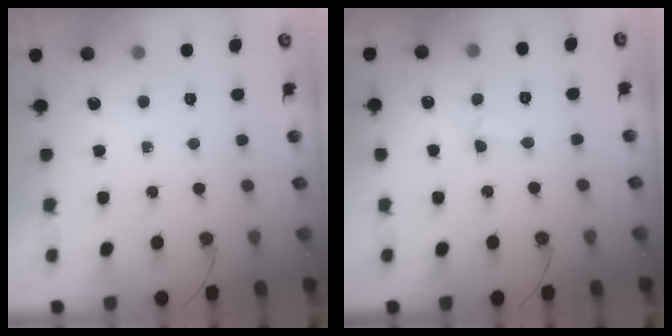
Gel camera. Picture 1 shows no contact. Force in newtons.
{"total": 3.5, "press": 3.4, "slide": 0.5}